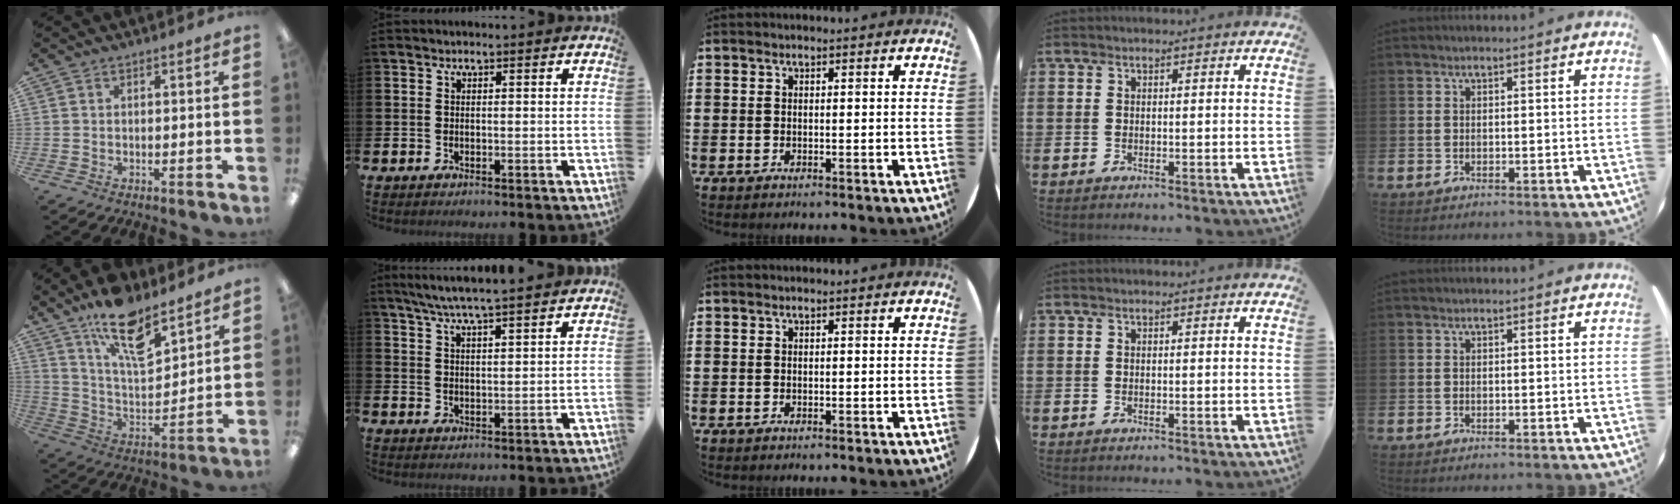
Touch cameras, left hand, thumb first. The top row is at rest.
{"thumb": {"total": 16.4, "force": [11.6, 6.2, 9.8], "torque": [-0.163, -0.065, 0.199]}, "index": {"total": 6.0, "force": [5.7, -0.2, 2.0], "torque": [-0.046, -0.028, 0.099]}}